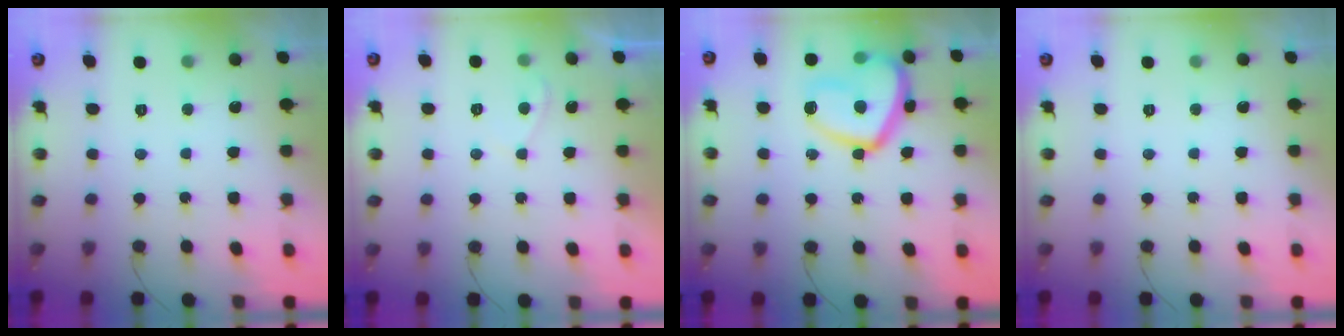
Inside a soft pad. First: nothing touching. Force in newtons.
{"total": 1.3, "press": 1.2, "slide": 0.6}
{"total": 15.9, "press": 15.8, "slide": 1.6}
{"total": 0.0}